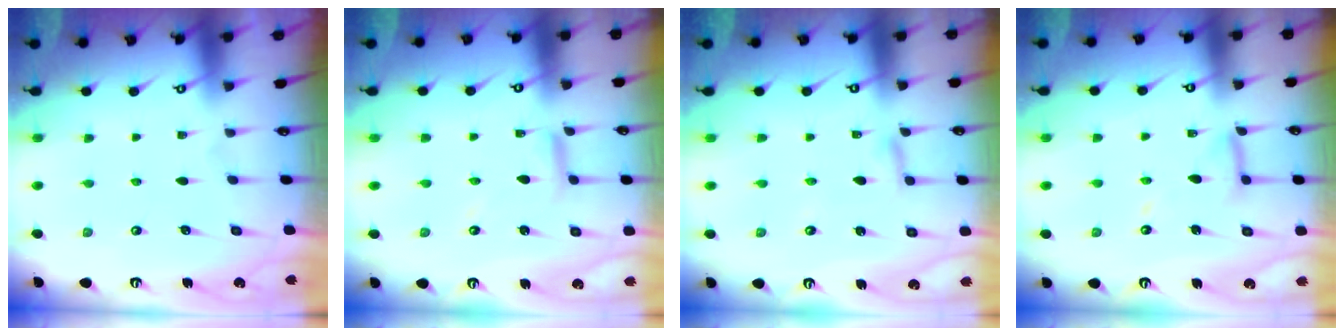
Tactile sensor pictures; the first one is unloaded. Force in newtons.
{"total": 5.5, "press": 5.5, "slide": 0.4}
{"total": 2.6, "press": 2.6, "slide": 0.1}
{"total": 9.7, "press": 9.6, "slide": 0.8}